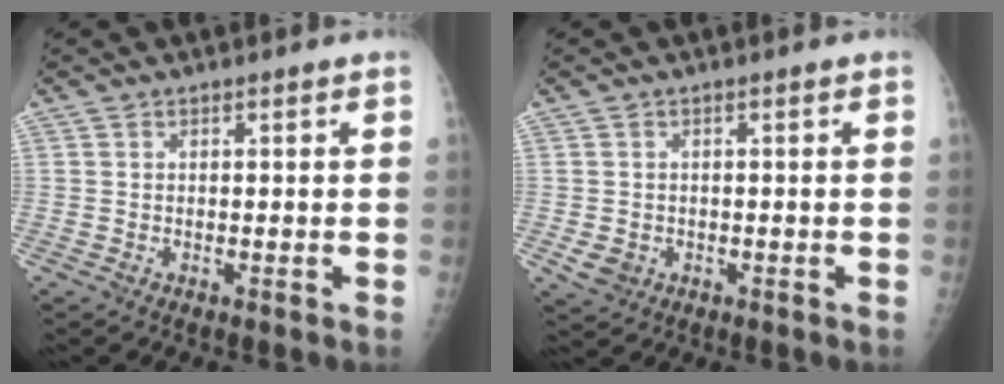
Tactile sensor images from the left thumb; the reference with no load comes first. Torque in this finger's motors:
{"motor_torque": [-0.07, 0.97, 0.31, 0.04, 0.00]}